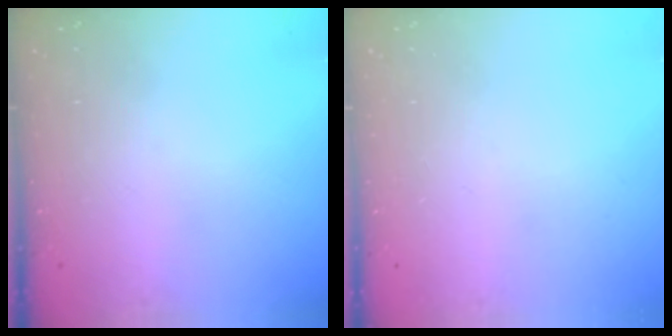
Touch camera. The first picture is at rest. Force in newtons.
{"total": 0.0}